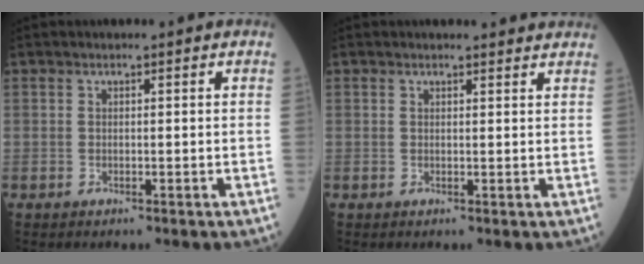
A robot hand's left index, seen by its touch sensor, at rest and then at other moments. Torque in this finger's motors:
{"motor_torque": [0.02, -0.04, 0.00, 0.02]}